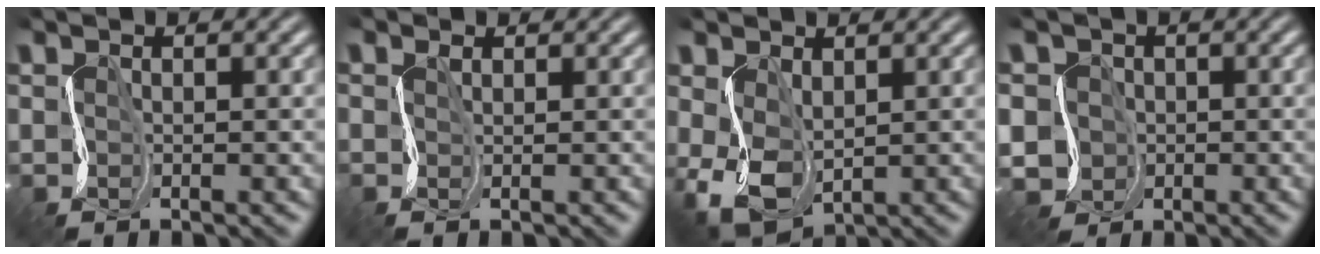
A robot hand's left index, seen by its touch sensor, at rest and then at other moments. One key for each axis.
{"total": 1.0, "fx": -0.3, "fy": -0.5, "fz": -0.9, "tx": 0.006, "ty": 0.003, "tz": 0.000}
{"total": 3.6, "fx": -0.8, "fy": 2.6, "fz": 2.4, "tx": -0.080, "ty": -0.009, "tz": -0.004}
{"total": 2.7, "fx": -1.0, "fy": 2.5, "fz": -0.1, "tx": -0.013, "ty": -0.001, "tz": -0.012}